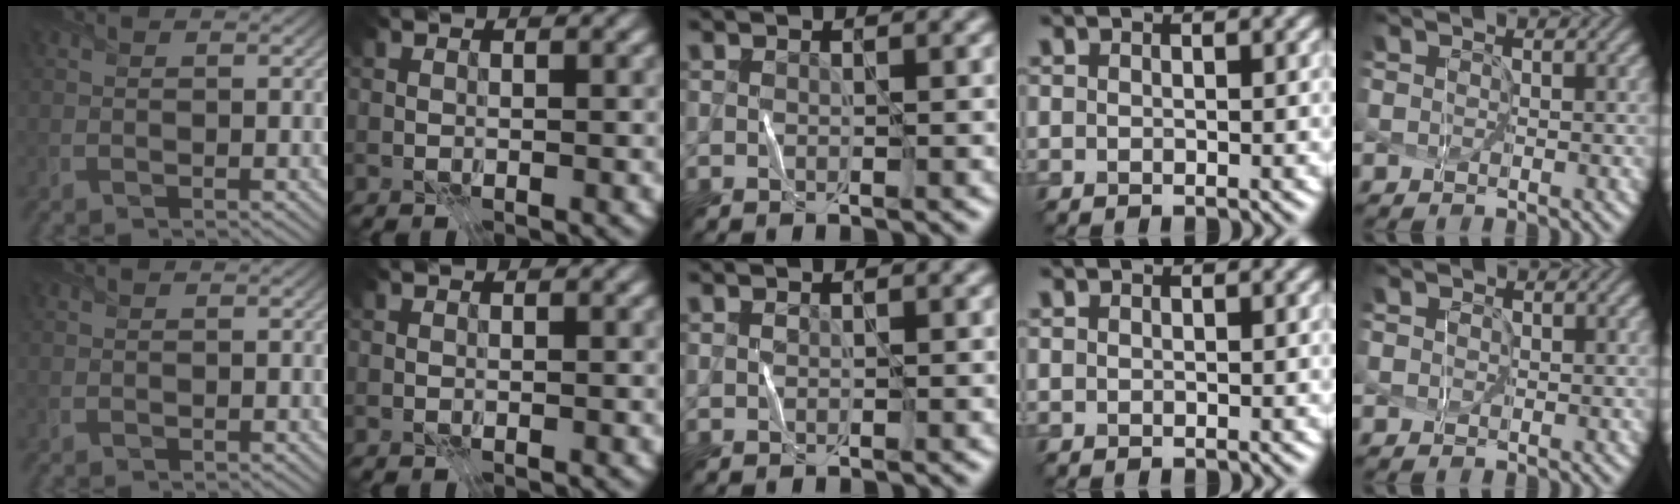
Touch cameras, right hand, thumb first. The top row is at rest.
{"little": {"total": 1.3, "force": [0.6, 1.0, 0.6], "torque": [-0.001, 0.015, -0.002]}}